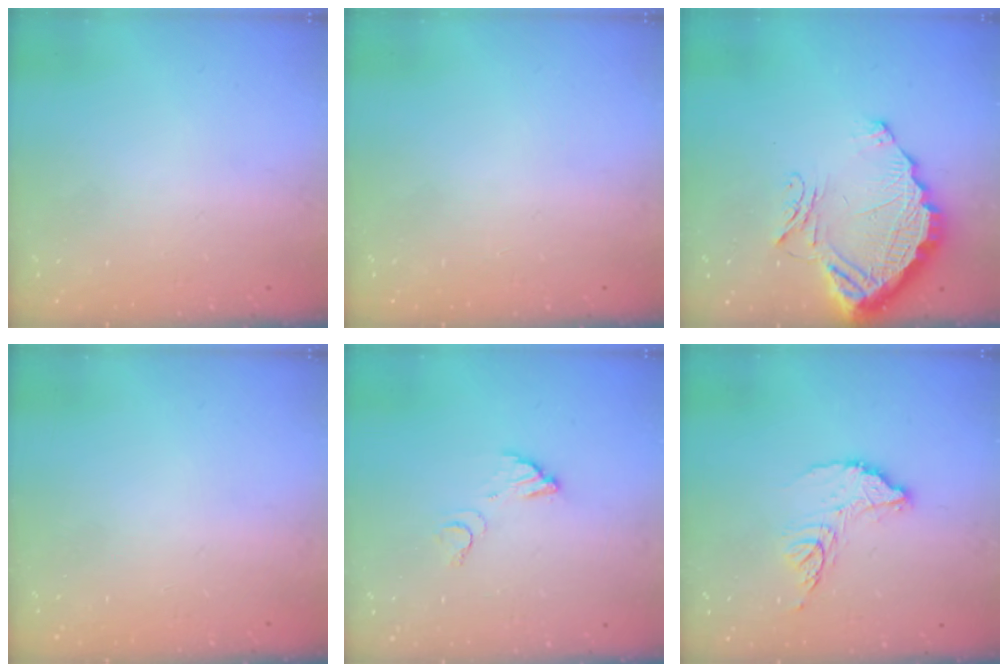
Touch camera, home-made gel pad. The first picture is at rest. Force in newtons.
{"total": 0.0}
{"total": 13.9, "press": 13.8, "slide": 1.0}
{"total": 0.0}
{"total": 3.8, "press": 3.8, "slide": 0.2}
{"total": 11.2, "press": 11.1, "slide": 0.9}